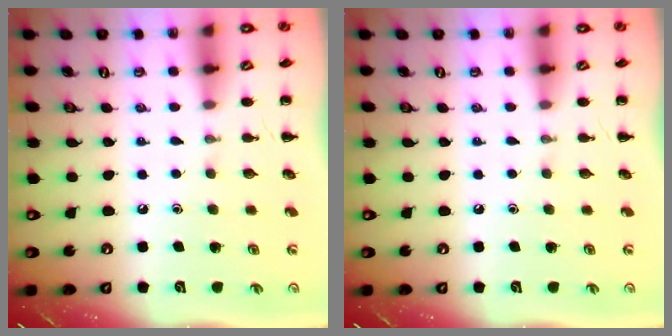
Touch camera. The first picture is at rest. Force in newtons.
{"total": 0.0}